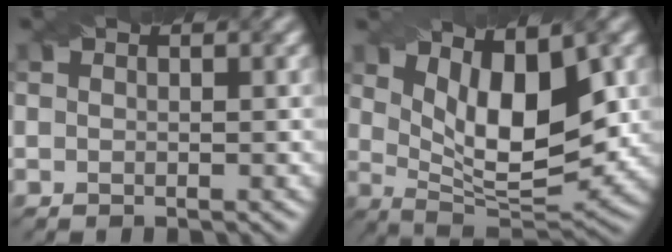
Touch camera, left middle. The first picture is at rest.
{"total": 9.0, "force": [2.4, 3.9, 7.8], "torque": [-0.124, -0.007, 0.038]}